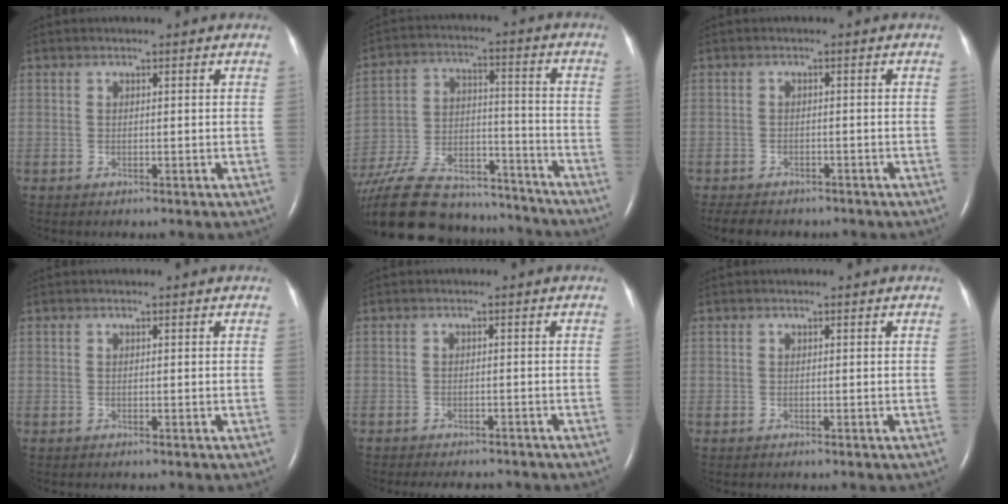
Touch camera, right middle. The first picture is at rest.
{"total": 28.6, "force": [-24.9, 8.3, 11.5], "torque": [-0.247, -0.023, -0.376]}
{"total": 8.0, "force": [-6.8, 3.0, 3.1], "torque": [-0.054, -0.003, -0.087]}
{"total": 0.0}
{"total": 7.7, "force": [-6.8, 2.4, 2.7], "torque": [-0.038, -0.004, -0.081]}
{"total": 0.0}